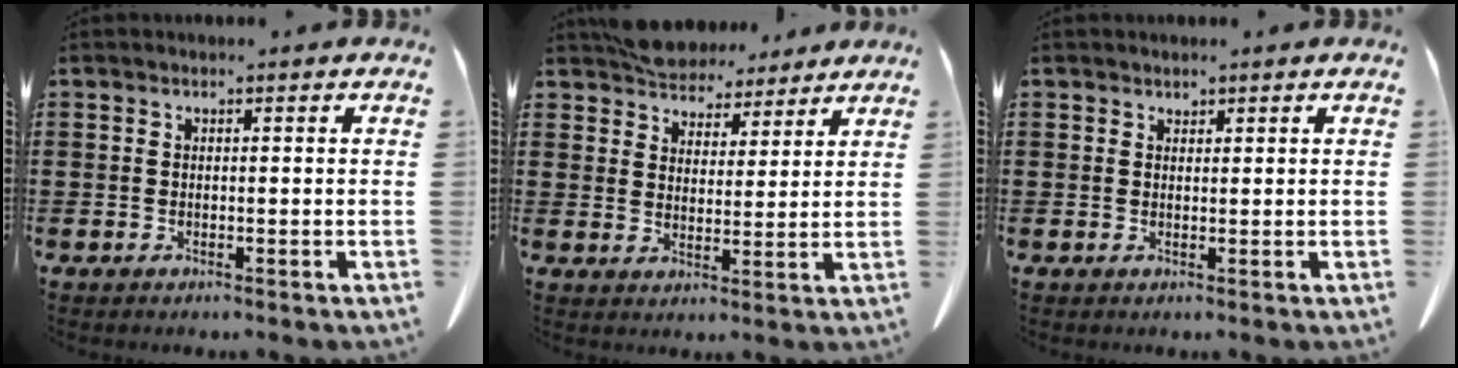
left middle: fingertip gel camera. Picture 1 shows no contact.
{"total": 5.5, "force": [5.2, 1.7, 0.6], "torque": [-0.035, -0.016, 0.099]}
{"total": 0.9, "force": [0.8, 0.4, 0.0], "torque": [-0.003, 0.000, 0.017]}